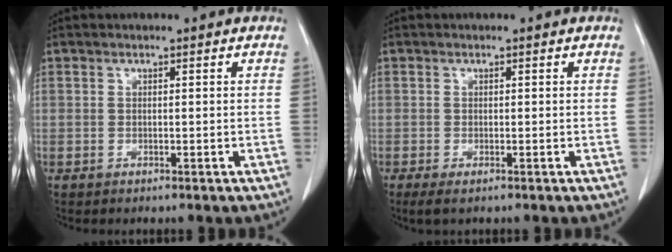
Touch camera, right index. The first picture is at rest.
{"total": 1.6, "force": [-1.0, 0.4, 1.3], "torque": [-0.026, -0.005, -0.015]}